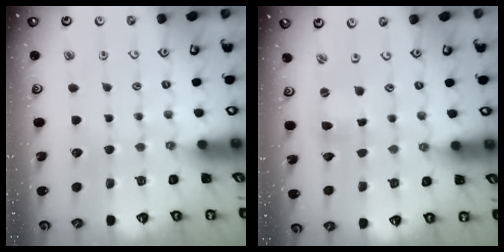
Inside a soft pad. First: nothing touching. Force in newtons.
{"total": 0.7, "press": 0.7, "slide": 0.1}